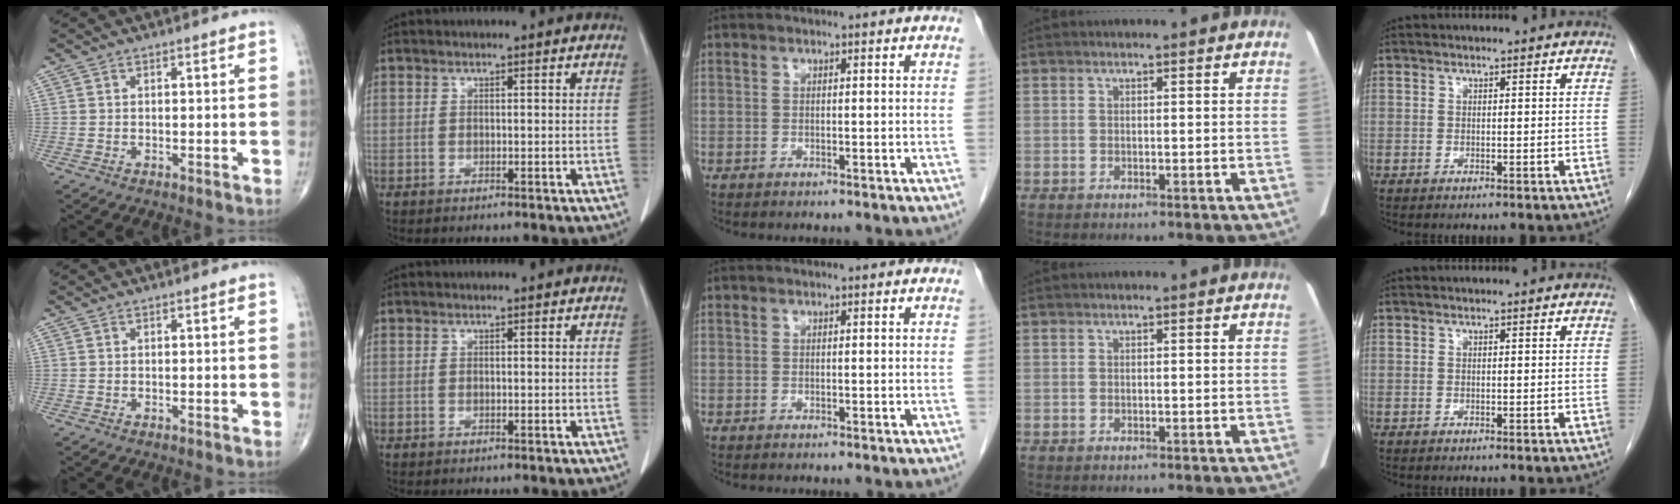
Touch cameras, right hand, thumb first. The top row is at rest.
{}